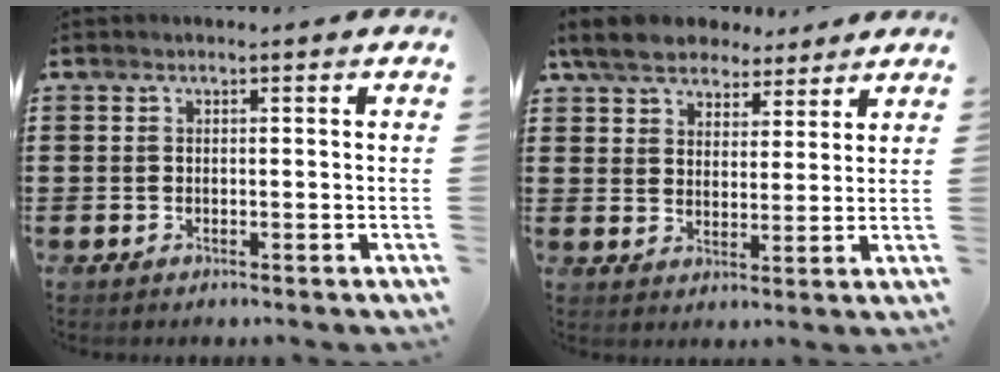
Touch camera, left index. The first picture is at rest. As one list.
[{"total": 6.4, "force": [5.5, 2.7, 1.9], "torque": [-0.063, -0.006, 0.102]}]